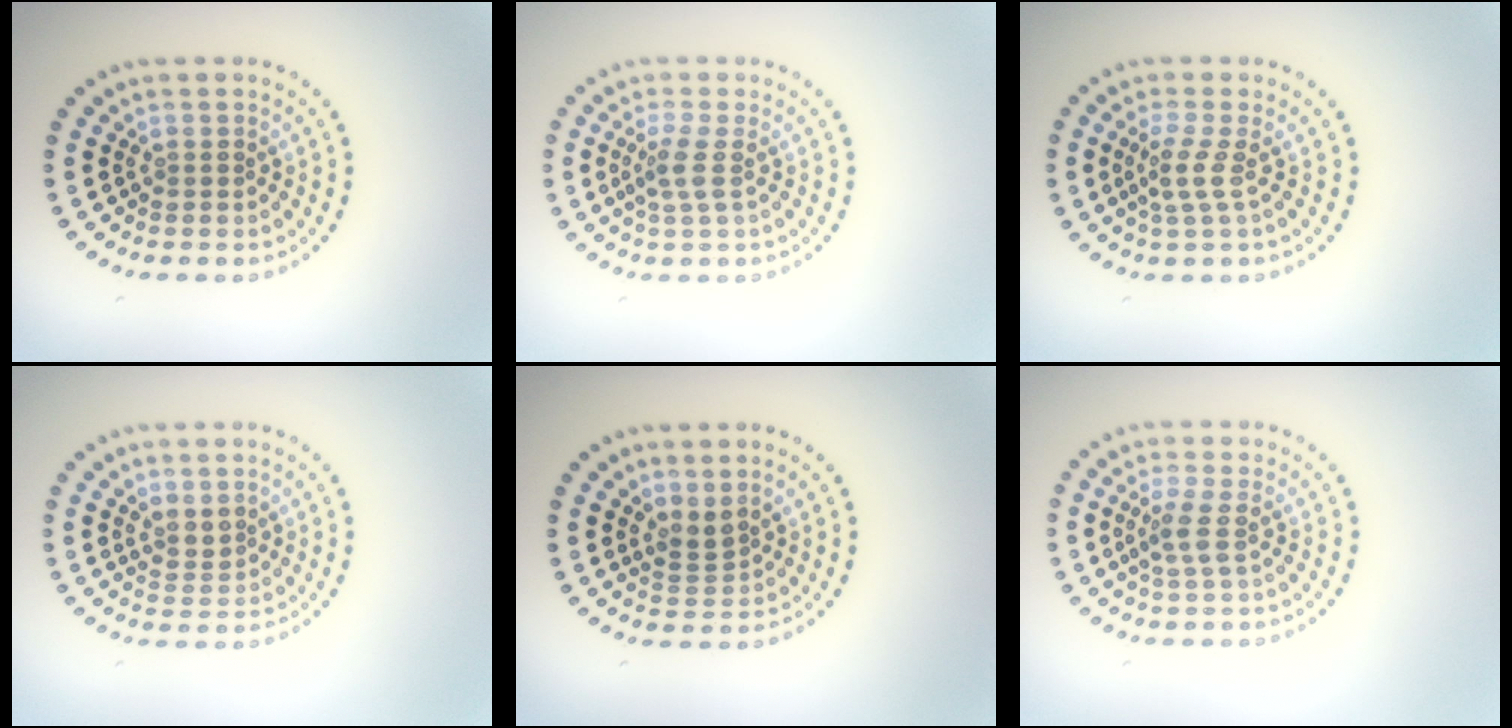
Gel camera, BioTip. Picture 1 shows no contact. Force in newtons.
{"total": 2.0, "press": 1.5, "slide": 1.4}
{"total": 2.1, "press": 1.4, "slide": 1.5}
{"total": 1.7, "press": 1.5, "slide": 0.9}
{"total": 1.7, "press": 1.2, "slide": 1.2}
{"total": 2.0, "press": 1.5, "slide": 1.4}